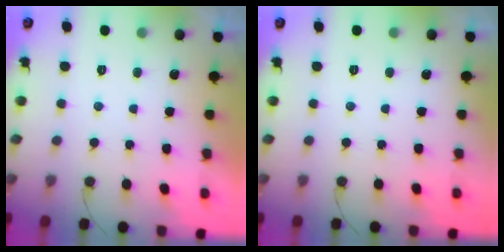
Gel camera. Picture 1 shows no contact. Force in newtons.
{"total": 0.0}